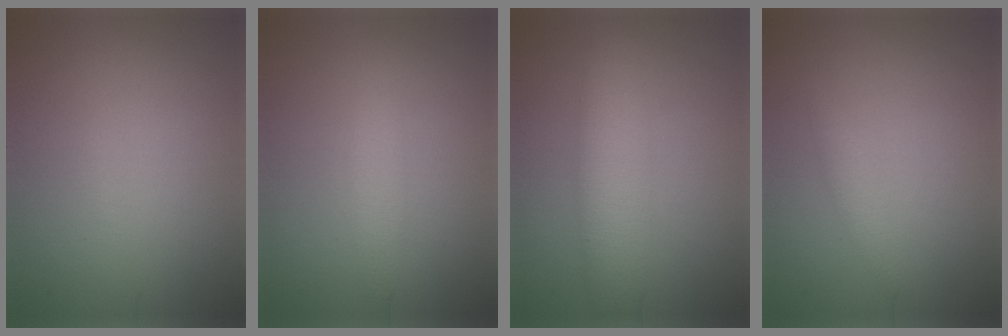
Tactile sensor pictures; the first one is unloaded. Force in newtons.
{"total": 2.1, "press": 2.1, "slide": 0.1}
{"total": 4.9, "press": 4.9, "slide": 0.1}
{"total": 1.2, "press": 1.2, "slide": 0.0}